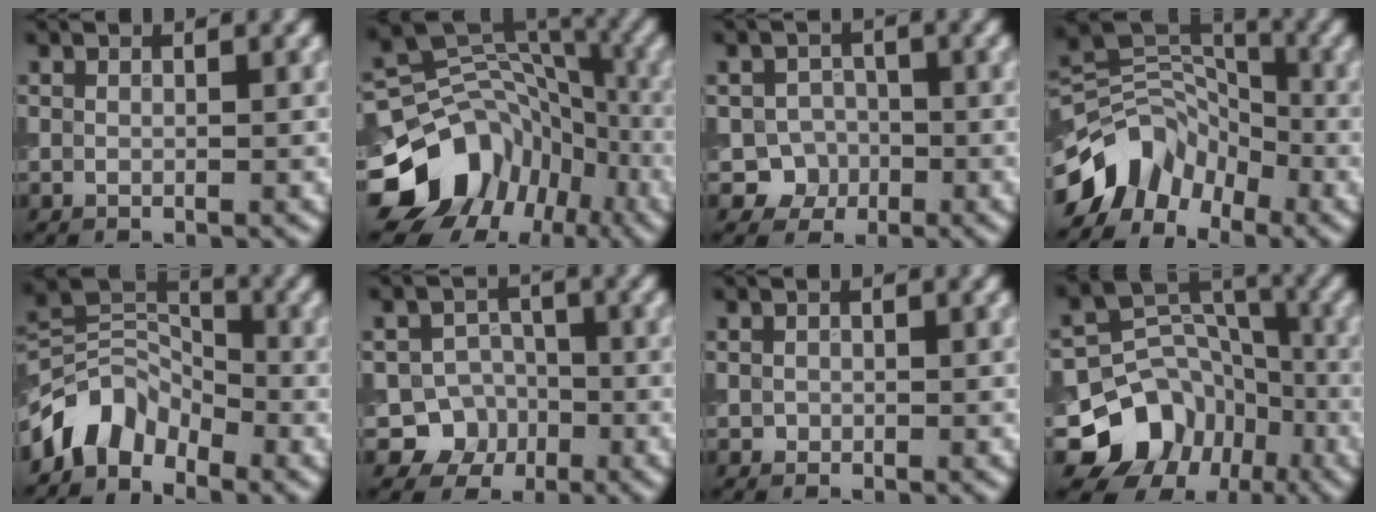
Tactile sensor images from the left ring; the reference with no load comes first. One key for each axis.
{"total": 11.9, "fx": -5.4, "fy": 9.5, "fz": 4.7, "tx": -0.100, "ty": 0.016, "tz": -0.090}
{"total": 3.4, "fx": -1.3, "fy": 3.1, "fz": 0.3, "tx": 0.026, "ty": 0.008, "tz": -0.030}
{"total": 7.2, "fx": -4.3, "fy": 4.7, "fz": 3.4, "tx": -0.048, "ty": 0.008, "tz": -0.093}
{"total": 4.9, "fx": -3.3, "fy": 3.1, "fz": 1.9, "tx": -0.019, "ty": 0.007, "tz": -0.074}
{"total": 5.8, "fx": -2.1, "fy": 5.3, "fz": 0.7, "tx": 0.018, "ty": -0.001, "tz": -0.056}
{"total": 0.5, "fx": -0.3, "fy": 0.5, "fz": -0.1, "tx": 0.006, "ty": 0.001, "tz": -0.005}
{"total": 9.7, "fx": -4.7, "fy": 7.9, "fz": 3.1, "tx": -0.056, "ty": 0.004, "tz": -0.087}